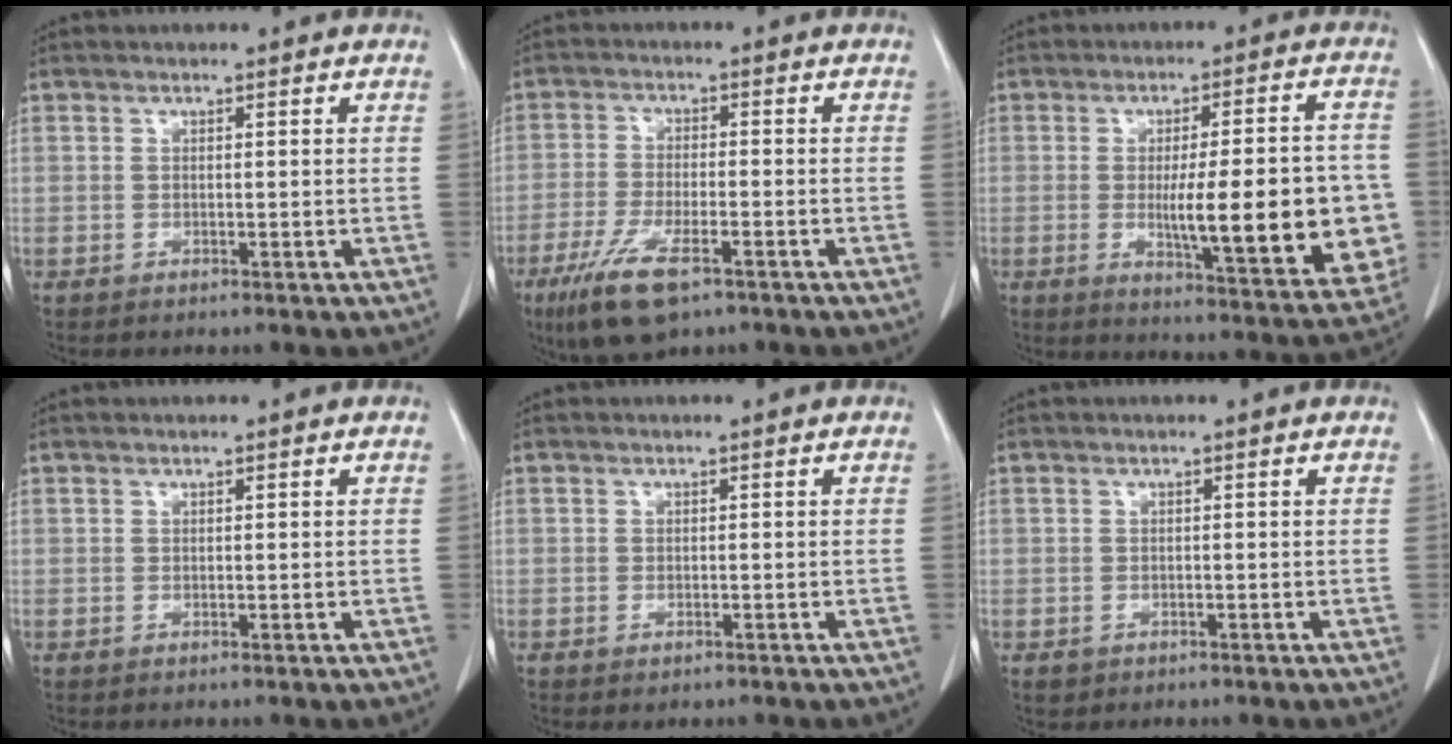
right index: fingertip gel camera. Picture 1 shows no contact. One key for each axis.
{"total": 9.3, "fx": -5.6, "fy": 2.4, "fz": 7.0, "tx": -0.135, "ty": -0.019, "tz": -0.094}
{"total": 18.3, "fx": -2.4, "fy": 3.6, "fz": 17.8, "tx": -0.207, "ty": 0.003, "tz": -0.018}
{"total": 0.0}
{"total": 0.6, "fx": -0.3, "fy": 0.3, "fz": 0.4, "tx": -0.006, "ty": 0.000, "tz": 0.002}
{"total": 1.2, "fx": -0.5, "fy": 1.1, "fz": 0.1, "tx": -0.002, "ty": 0.004, "tz": -0.002}